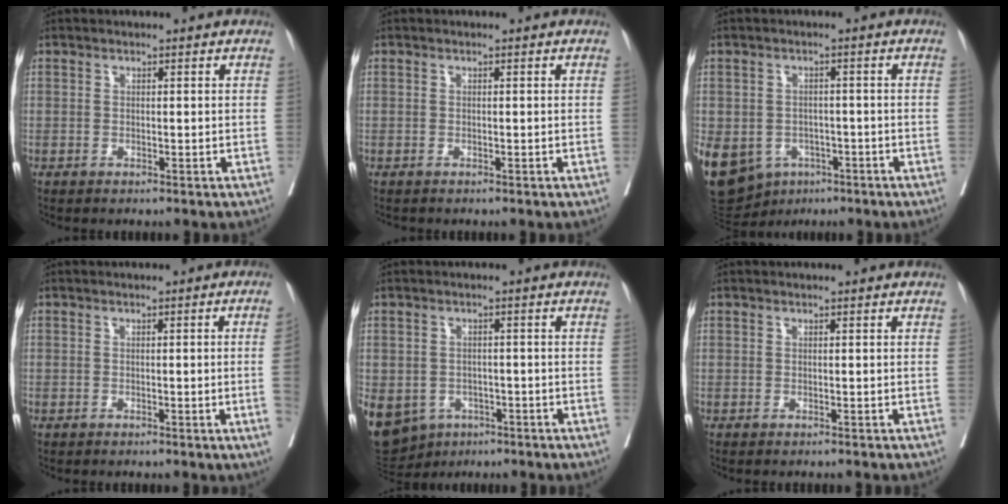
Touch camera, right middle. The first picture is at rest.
{"total": 0.0}
{"total": 24.3, "force": [-10.0, 19.6, 10.3], "torque": [-0.345, -0.012, -0.134]}
{"total": 2.8, "force": [-0.5, -0.8, 2.6], "torque": [-0.034, 0.001, -0.004]}
{"total": 19.9, "force": [-8.6, 16.1, 7.9], "torque": [-0.267, -0.007, -0.114]}
{"total": 1.3, "force": [-1.2, 0.2, 0.5], "torque": [-0.003, 0.000, -0.017]}